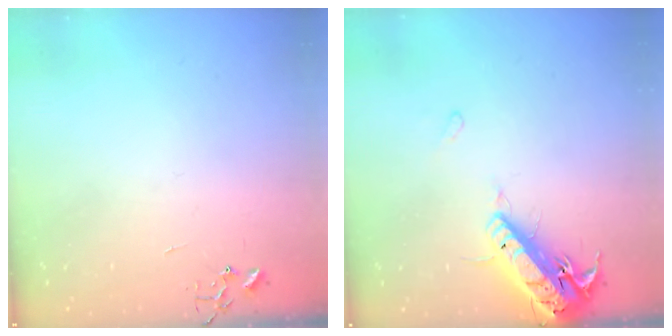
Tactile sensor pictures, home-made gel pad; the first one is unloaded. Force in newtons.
{"total": 17.3, "press": 16.9, "slide": 3.7}